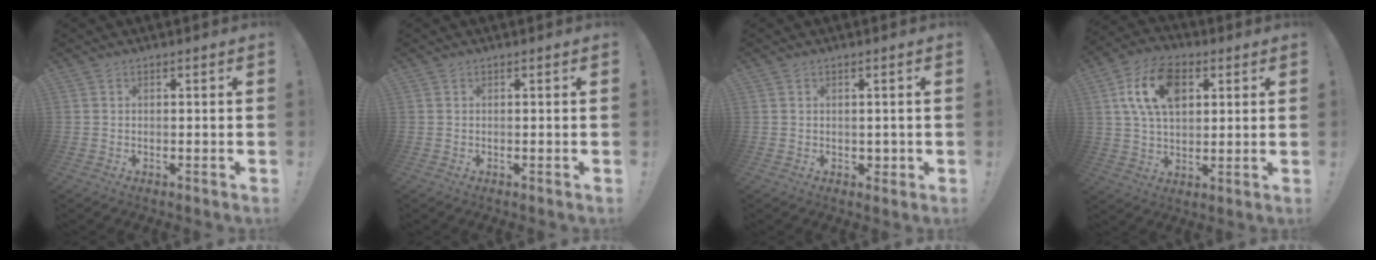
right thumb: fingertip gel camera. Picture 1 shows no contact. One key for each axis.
{"total": 0.0}
{"total": 2.1, "fx": 0.6, "fy": 1.9, "fz": 0.7, "tx": 0.001, "ty": -0.005, "tz": 0.009}
{"total": 15.6, "fx": 5.5, "fy": 10.0, "fz": 10.6, "tx": -0.173, "ty": -0.002, "tz": 0.102}